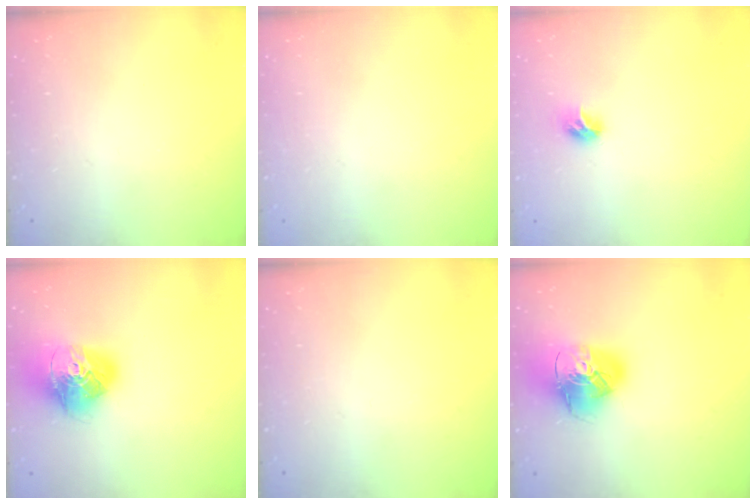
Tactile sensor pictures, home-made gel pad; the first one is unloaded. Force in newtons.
{"total": 0.7, "press": 0.7, "slide": 0.1}
{"total": 7.5, "press": 7.4, "slide": 0.7}
{"total": 17.1, "press": 17.0, "slide": 2.2}
{"total": 0.0}
{"total": 15.6, "press": 15.5, "slide": 1.6}